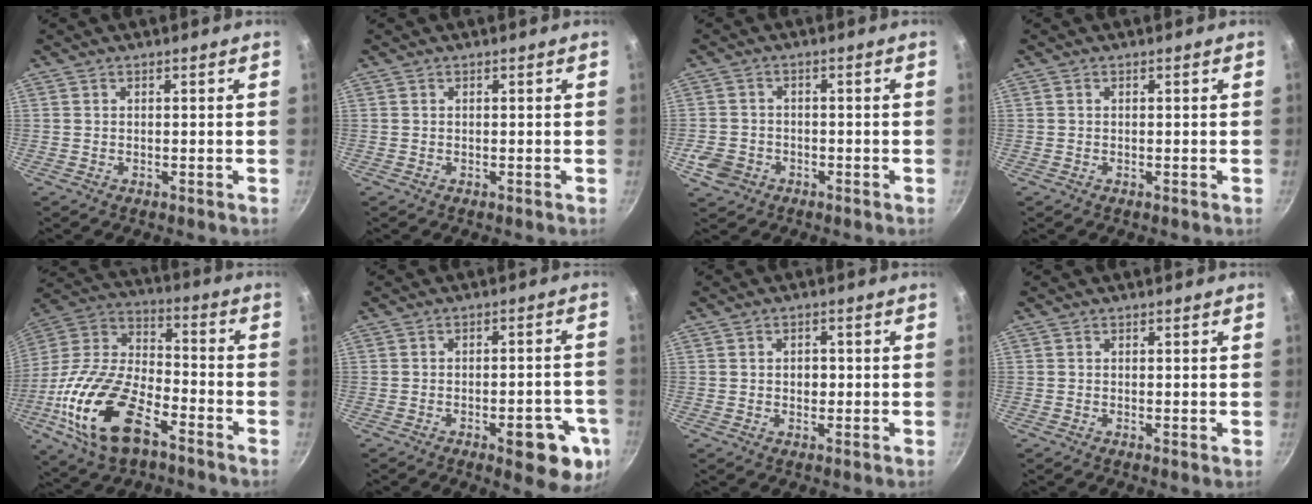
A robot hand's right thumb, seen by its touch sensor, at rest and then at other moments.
{"total": 0.0}
{"total": 4.9, "force": [-2.2, 3.9, 1.8], "torque": [-0.036, 0.025, -0.038]}
{"total": 0.0}
{"total": 23.0, "force": [-9.9, 11.8, 17.1], "torque": [-0.316, 0.040, -0.201]}
{"total": 11.8, "force": [-4.6, 4.5, 9.9], "torque": [-0.084, 0.016, -0.052]}
{"total": 2.5, "force": [0.0, 2.0, 1.5], "torque": [-0.014, 0.001, -0.001]}
{"total": 0.0}